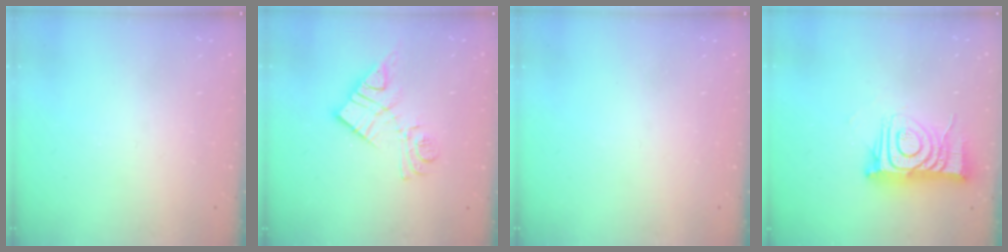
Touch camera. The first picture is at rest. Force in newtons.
{"total": 13.1, "press": 13.1, "slide": 0.9}
{"total": 0.0}
{"total": 13.3, "press": 13.2, "slide": 1.1}